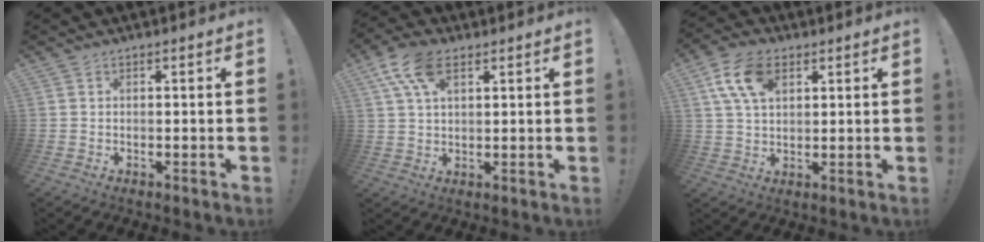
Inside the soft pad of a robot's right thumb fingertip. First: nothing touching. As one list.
[{"total": 10.8, "force": [5.0, 5.7, 7.7], "torque": [-0.143, -0.004, 0.095]}, {"total": 12.0, "force": [4.8, 7.2, 8.3], "torque": [-0.153, -0.005, 0.090]}]